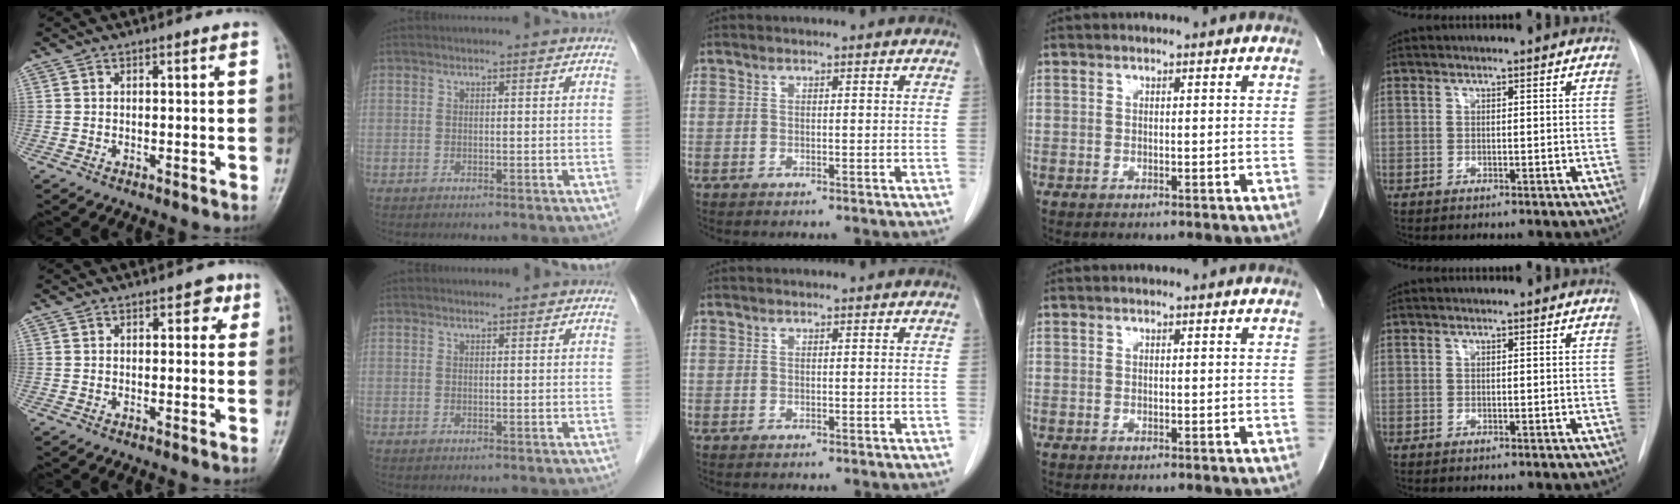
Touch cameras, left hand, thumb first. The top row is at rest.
{"thumb": {"total": 2.7, "force": [1.2, 1.7, 1.7], "torque": [0.000, 0.000, 0.010]}, "index": {"total": 1.1, "force": [1.1, 0.1, 0.2], "torque": [-0.009, 0.006, 0.017]}}